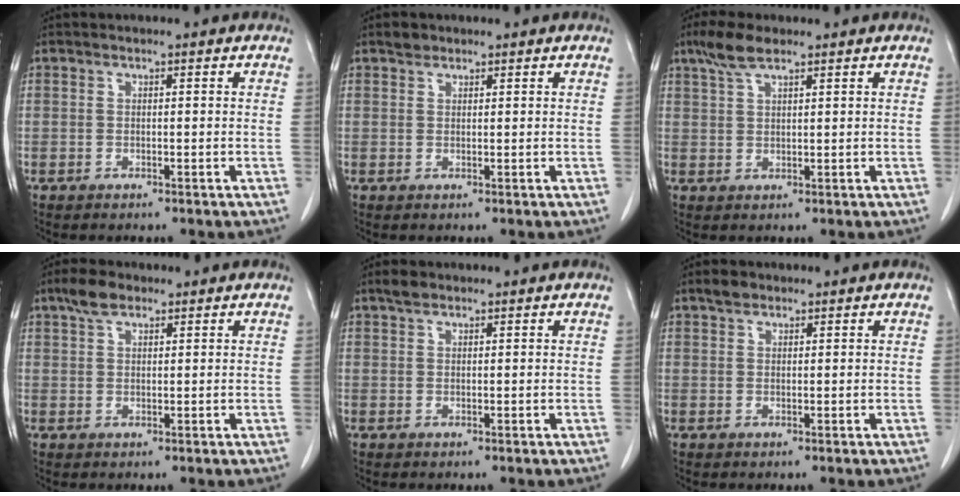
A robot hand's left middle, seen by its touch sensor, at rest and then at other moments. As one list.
[{"total": 1.3, "force": [1.1, 0.7, 0.2], "torque": [-0.006, 0.001, 0.017]}, {"total": 4.5, "force": [3.3, 1.0, 2.9], "torque": [-0.071, 0.012, 0.066]}, {"total": 3.6, "force": [2.5, 1.6, 2.0], "torque": [-0.047, 0.011, 0.048]}, {"total": 1.6, "force": [1.3, 0.7, 0.7], "torque": [-0.018, 0.007, 0.024]}, {"total": 1.9, "force": [1.4, 1.0, 0.7], "torque": [-0.016, 0.006, 0.024]}]